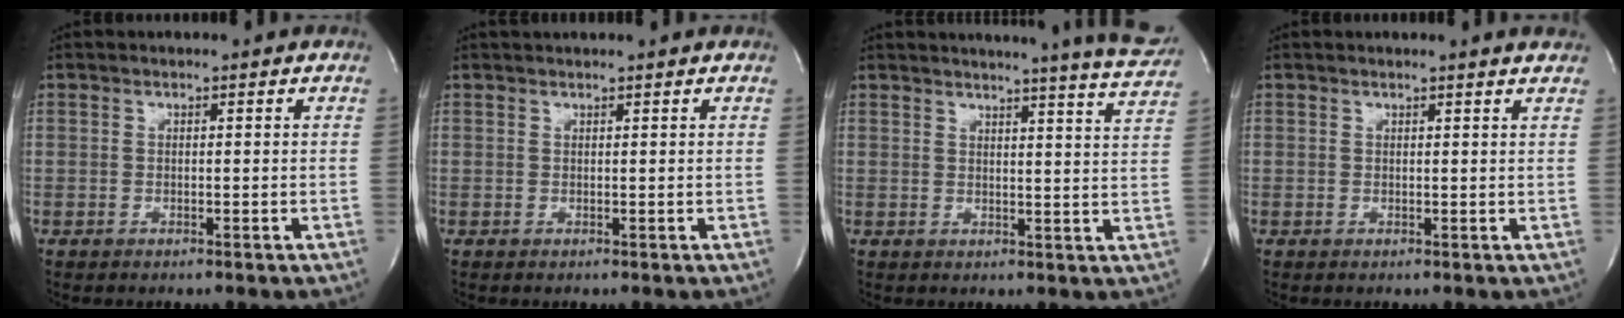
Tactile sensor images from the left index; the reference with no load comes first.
{"total": 2.3, "force": [2.1, -0.3, 0.7], "torque": [-0.008, 0.021, 0.036]}
{"total": 14.9, "force": [13.9, -0.9, 5.2], "torque": [-0.077, -0.069, 0.149]}
{"total": 2.9, "force": [2.8, -0.2, 0.8], "torque": [-0.017, -0.006, 0.018]}